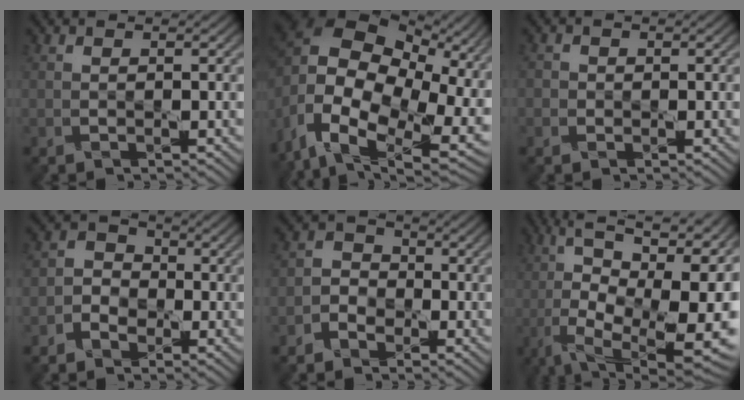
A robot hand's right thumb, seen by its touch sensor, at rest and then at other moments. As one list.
[{"total": 20.3, "force": [-1.0, 14.8, 13.7], "torque": [-0.288, -0.002, -0.015]}, {"total": 1.2, "force": [-0.1, 1.2, -0.1], "torque": [0.009, 0.003, -0.010]}, {"total": 3.3, "force": [-1.4, 2.8, 1.2], "torque": [-0.016, 0.007, -0.042]}, {"total": 3.1, "force": [-1.6, 2.5, 1.0], "torque": [-0.019, 0.006, -0.046]}, {"total": 17.1, "force": [-1.8, 6.9, 15.5], "torque": [-0.259, 0.004, -0.037]}]